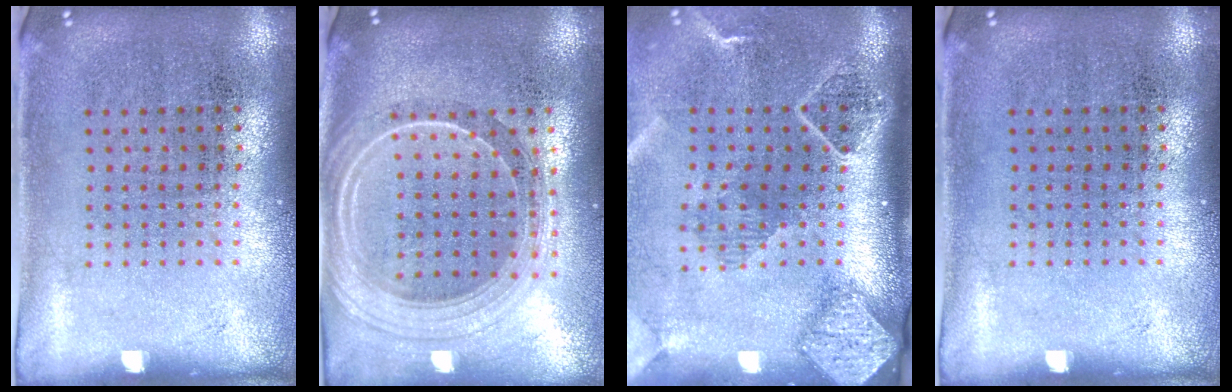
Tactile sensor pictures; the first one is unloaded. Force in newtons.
{"total": 2.5, "press": 2.1, "slide": 1.3}
{"total": 2.7, "press": 2.0, "slide": 1.9}
{"total": 0.0}